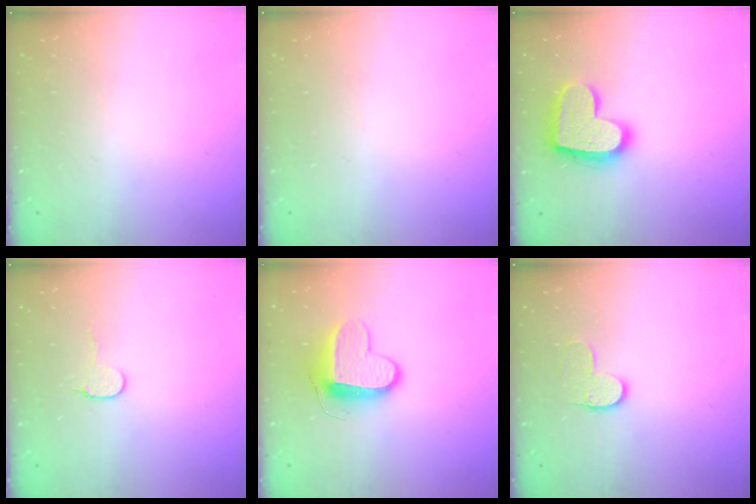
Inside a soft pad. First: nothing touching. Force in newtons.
{"total": 0.0}
{"total": 17.3, "press": 17.3, "slide": 1.1}
{"total": 5.9, "press": 5.9, "slide": 0.5}
{"total": 10.3, "press": 10.2, "slide": 0.5}
{"total": 6.3, "press": 6.3, "slide": 0.3}